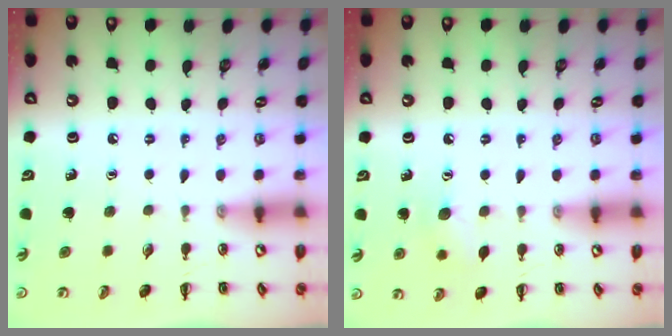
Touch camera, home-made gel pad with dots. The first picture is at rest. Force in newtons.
{"total": 7.0, "press": 6.8, "slide": 1.7}